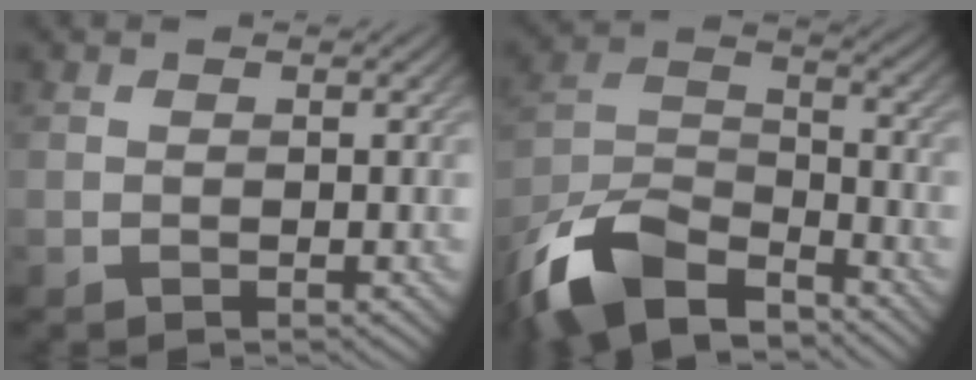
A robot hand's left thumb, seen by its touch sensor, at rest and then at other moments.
{"total": 13.3, "force": [-9.8, 5.5, 7.1], "torque": [-0.156, -0.006, -0.200]}